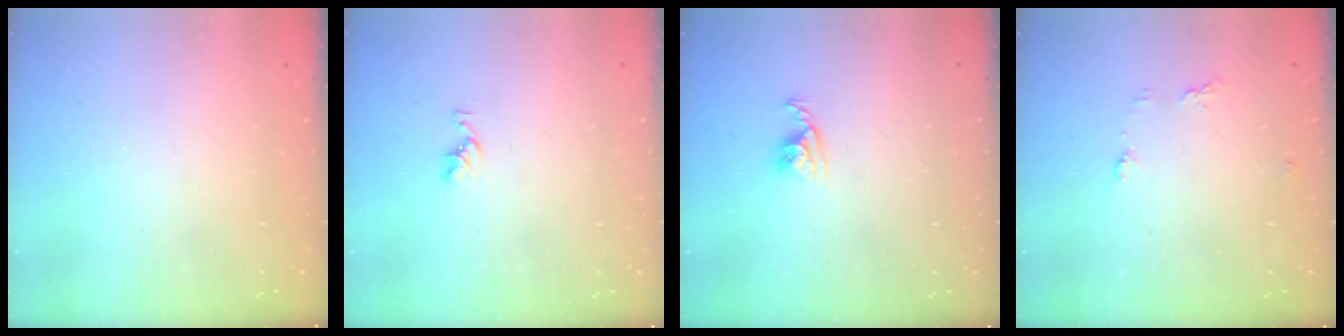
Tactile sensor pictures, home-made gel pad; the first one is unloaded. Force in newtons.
{"total": 3.9, "press": 3.9, "slide": 0.5}
{"total": 4.8, "press": 4.8, "slide": 0.2}
{"total": 4.8, "press": 4.7, "slide": 0.5}